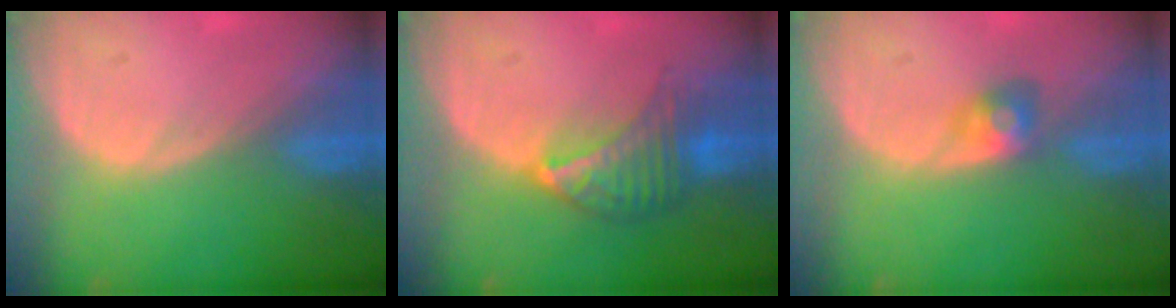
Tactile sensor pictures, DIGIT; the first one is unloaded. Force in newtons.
{"total": 7.1, "press": 6.5, "slide": 3.0}
{"total": 2.9, "press": 2.7, "slide": 1.2}